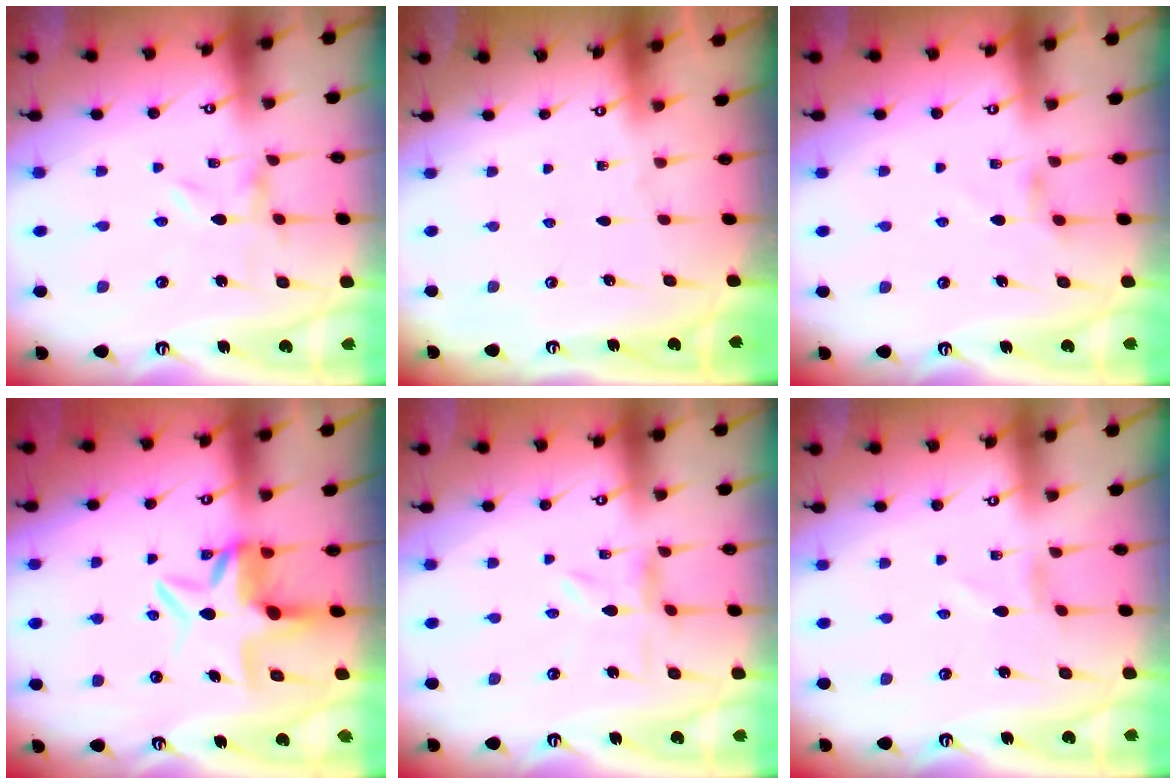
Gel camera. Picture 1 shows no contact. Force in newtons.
{"total": 0.0}
{"total": 2.7, "press": 2.7, "slide": 0.4}
{"total": 6.8, "press": 6.8, "slide": 0.8}
{"total": 1.6, "press": 1.6, "slide": 0.2}
{"total": 0.0}